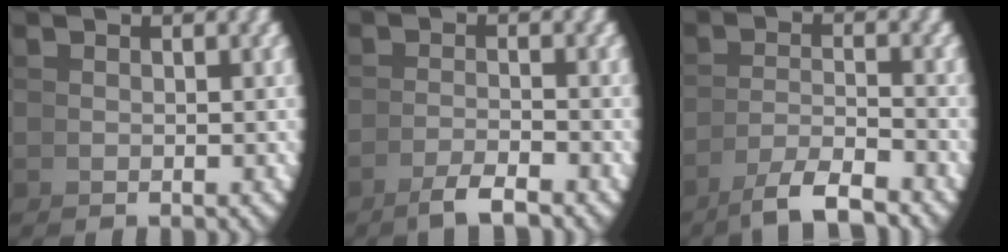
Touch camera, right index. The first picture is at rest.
{"total": 2.5, "force": [-2.0, -1.0, 1.2], "torque": [-0.006, 0.007, -0.039]}
{"total": 4.3, "force": [-3.1, 0.4, 2.9], "torque": [-0.043, -0.007, -0.045]}